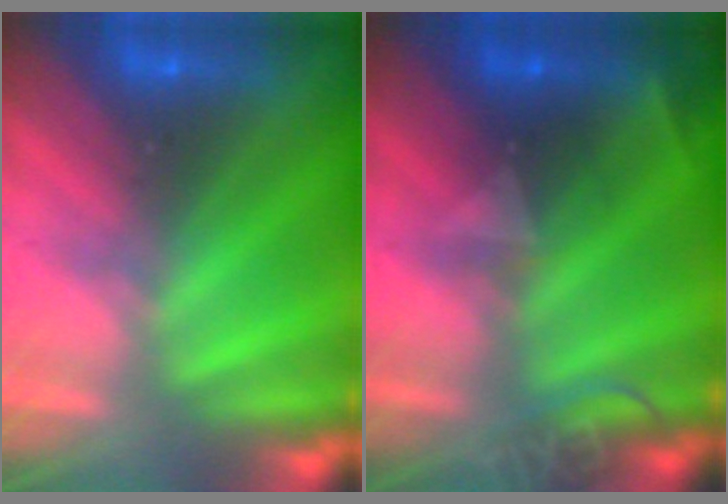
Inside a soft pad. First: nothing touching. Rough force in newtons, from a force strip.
{"total": 2.2}